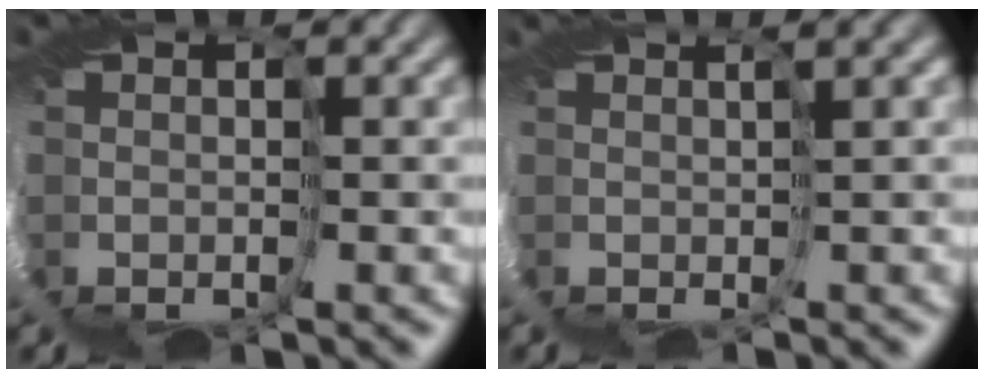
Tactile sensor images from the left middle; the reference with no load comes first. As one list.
[{"total": 3.3, "force": [0.1, -2.8, -1.9], "torque": [0.017, -0.006, 0.013]}]